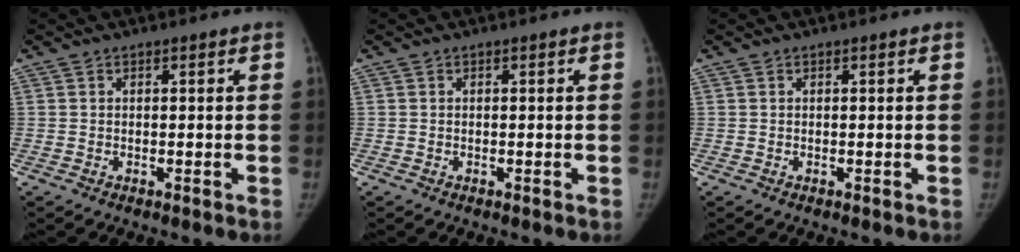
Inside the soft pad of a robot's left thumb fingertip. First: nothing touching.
{"total": 0.0}
{"total": 0.0}